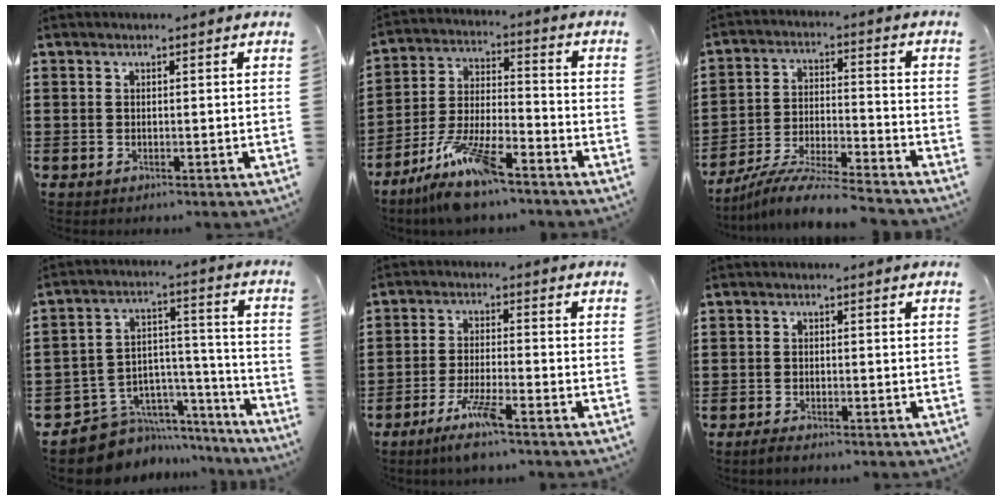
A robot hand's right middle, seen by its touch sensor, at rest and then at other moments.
{"total": 11.1, "force": [-8.4, 2.3, 6.9], "torque": [-0.144, 0.012, -0.163]}
{"total": 8.6, "force": [-8.1, -0.2, 2.9], "torque": [-0.052, 0.002, -0.158]}
{"total": 7.5, "force": [-6.3, 4.1, 0.6], "torque": [-0.018, 0.008, -0.114]}
{"total": 5.6, "force": [-3.9, 0.4, 4.1], "torque": [-0.085, -0.011, -0.071]}
{"total": 1.2, "force": [-0.9, 0.2, 0.7], "torque": [-0.015, -0.004, -0.017]}